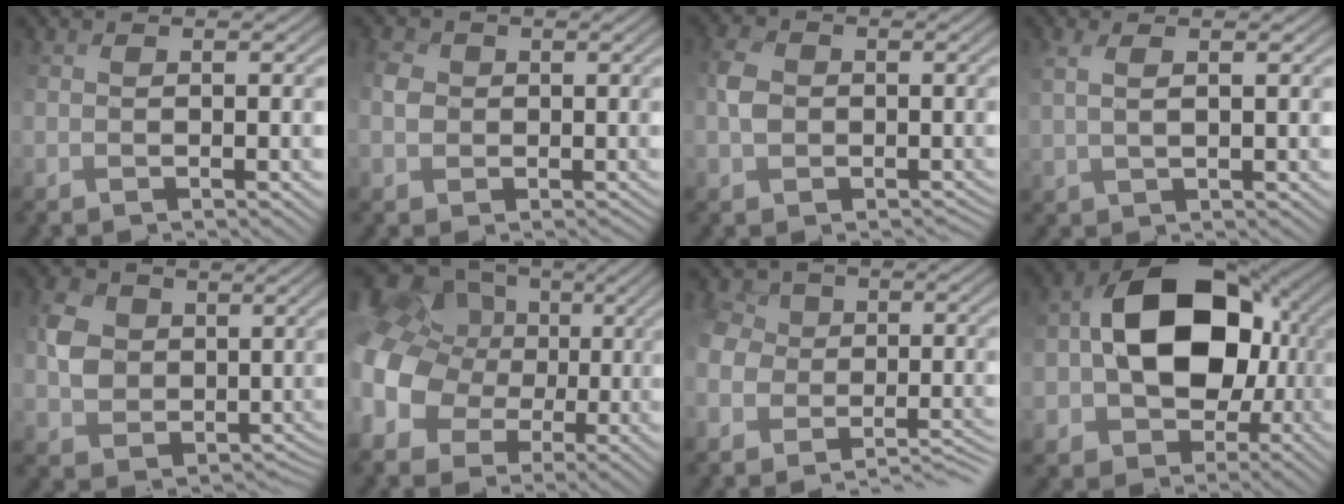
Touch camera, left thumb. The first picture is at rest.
{"total": 3.4, "force": [-0.2, 3.3, 0.7], "torque": [-0.026, 0.005, -0.008]}
{"total": 3.2, "force": [-0.3, 3.1, 0.9], "torque": [-0.022, 0.006, -0.019]}
{"total": 2.3, "force": [2.3, -0.1, 0.5], "torque": [-0.010, 0.015, 0.046]}
{"total": 5.8, "force": [2.1, 5.2, 1.5], "torque": [-0.043, 0.005, 0.036]}
{"total": 13.0, "force": [1.1, 11.6, 5.9], "torque": [-0.202, 0.006, 0.009]}
{"total": 7.6, "force": [-4.2, 5.8, 2.6], "torque": [-0.069, -0.005, -0.056]}
{"total": 14.3, "force": [0.8, 10.7, 9.6], "torque": [-0.164, 0.011, 0.014]}